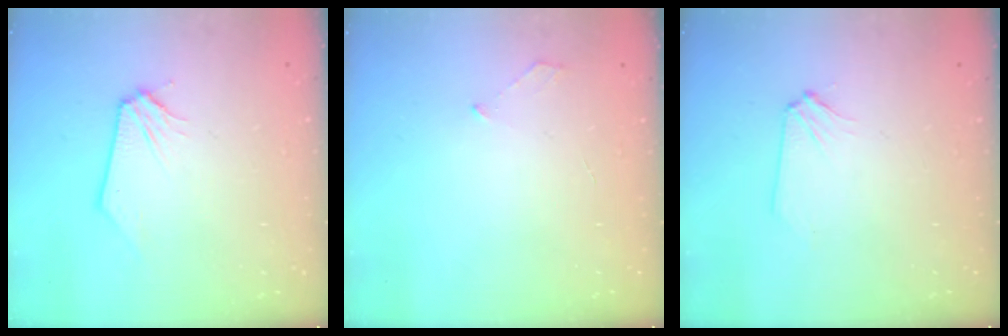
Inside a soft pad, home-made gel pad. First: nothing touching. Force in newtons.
{"total": 4.6, "press": 4.6, "slide": 0.8}
{"total": 2.2, "press": 2.2, "slide": 0.3}